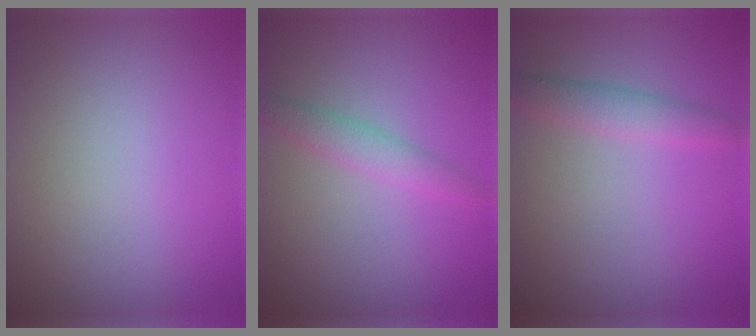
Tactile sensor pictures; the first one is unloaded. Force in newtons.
{"total": 2.1, "press": 2.1, "slide": 0.0}
{"total": 2.4, "press": 2.4, "slide": 0.1}